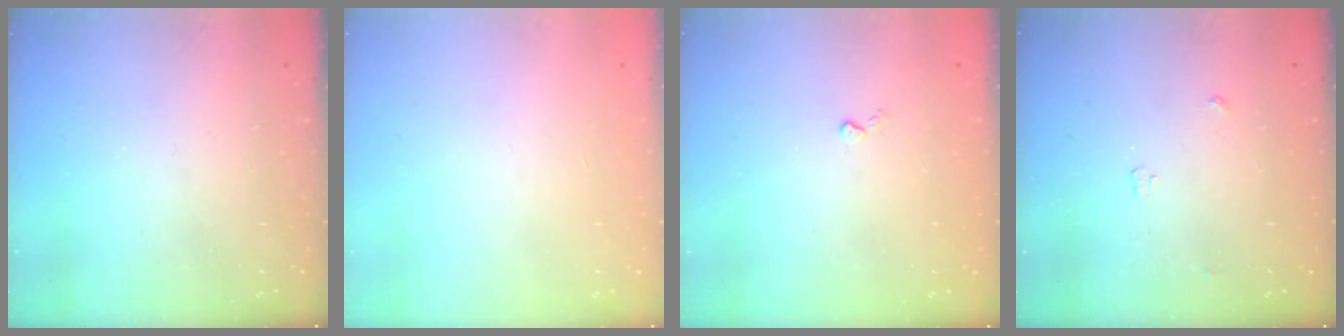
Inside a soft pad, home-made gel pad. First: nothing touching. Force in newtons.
{"total": 0.0}
{"total": 2.6, "press": 2.6, "slide": 0.5}
{"total": 3.0, "press": 2.9, "slide": 0.5}